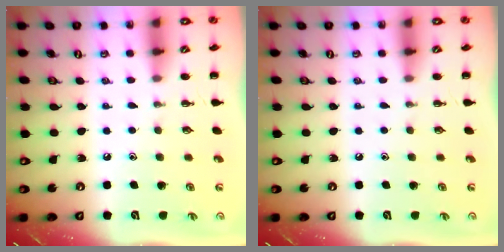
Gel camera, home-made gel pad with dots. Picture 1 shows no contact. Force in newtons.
{"total": 0.0}